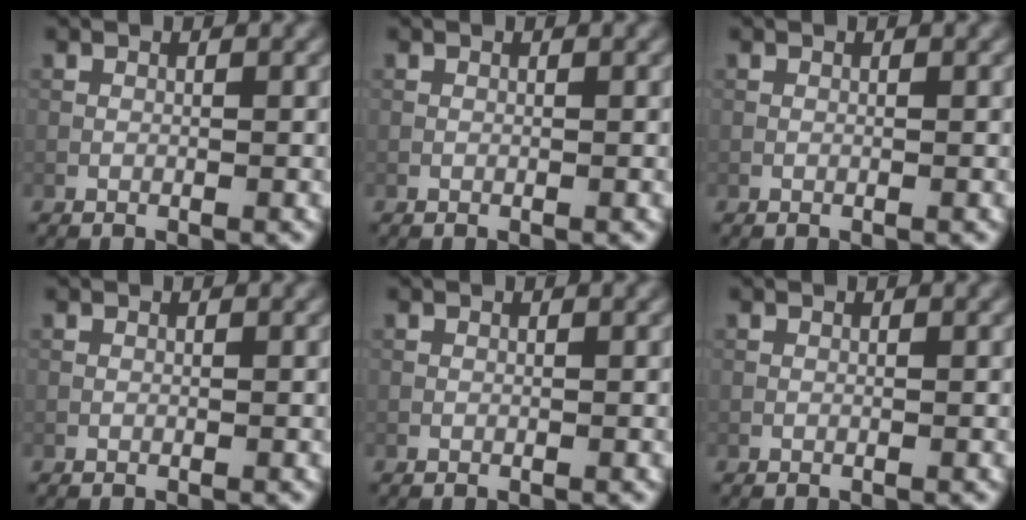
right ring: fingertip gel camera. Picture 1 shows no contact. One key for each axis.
{"total": 0.0}
{"total": 0.0}
{"total": 0.0}
{"total": 0.0}
{"total": 0.0}